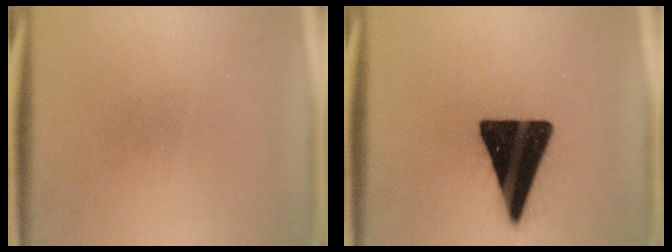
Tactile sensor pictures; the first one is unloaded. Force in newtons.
{"total": 19.1}